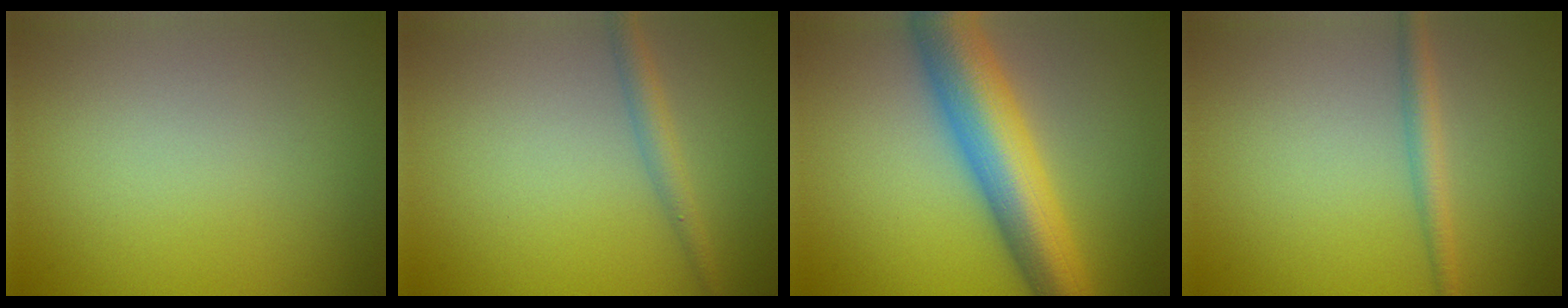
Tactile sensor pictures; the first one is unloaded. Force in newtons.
{"total": 1.9, "press": 1.9, "slide": 0.0}
{"total": 10.1, "press": 10.1, "slide": 0.1}
{"total": 2.0, "press": 2.0, "slide": 0.0}